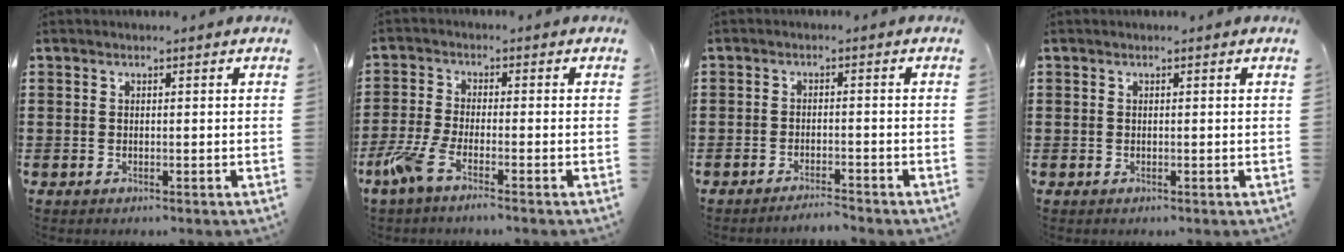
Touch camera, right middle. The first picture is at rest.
{"total": 4.8, "force": [-3.2, 0.7, 3.5], "torque": [-0.094, -0.015, -0.066]}
{"total": 2.2, "force": [-2.2, -0.1, 0.4], "torque": [-0.009, 0.001, -0.045]}
{"total": 0.0}